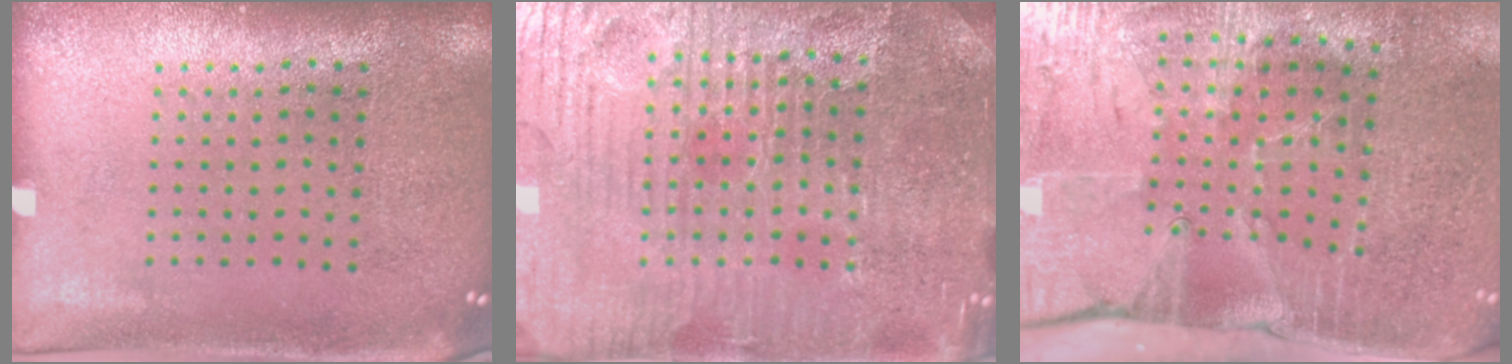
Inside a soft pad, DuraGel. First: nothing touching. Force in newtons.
{"total": 4.9, "press": 4.7, "slide": 1.3}
{"total": 4.3, "press": 3.6, "slide": 2.3}